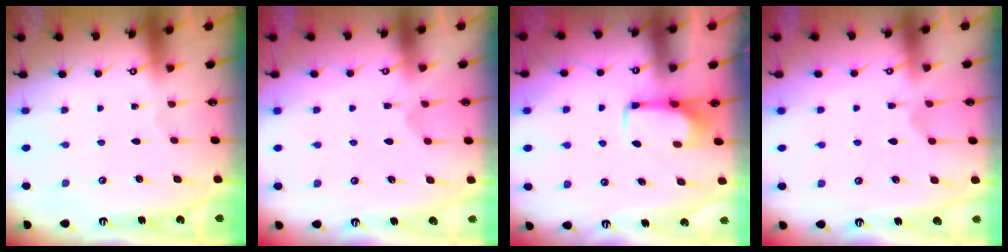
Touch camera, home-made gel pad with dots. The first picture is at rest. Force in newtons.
{"total": 2.9, "press": 2.7, "slide": 1.1}
{"total": 1.6, "press": 1.5, "slide": 0.5}
{"total": 2.5, "press": 2.2, "slide": 1.2}